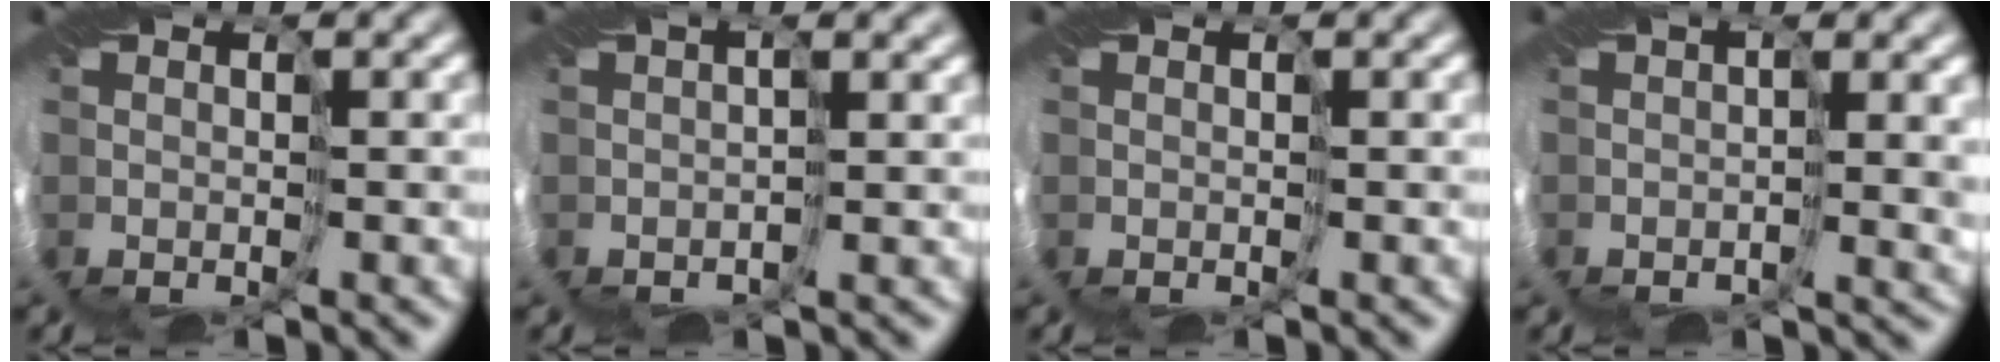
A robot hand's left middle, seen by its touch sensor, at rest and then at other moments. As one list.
[{"total": 3.0, "force": [1.6, 1.4, 2.1], "torque": [-0.039, 0.021, 0.020]}, {"total": 0.0}, {"total": 5.2, "force": [1.3, 2.6, 4.3], "torque": [-0.069, 0.009, 0.030]}]